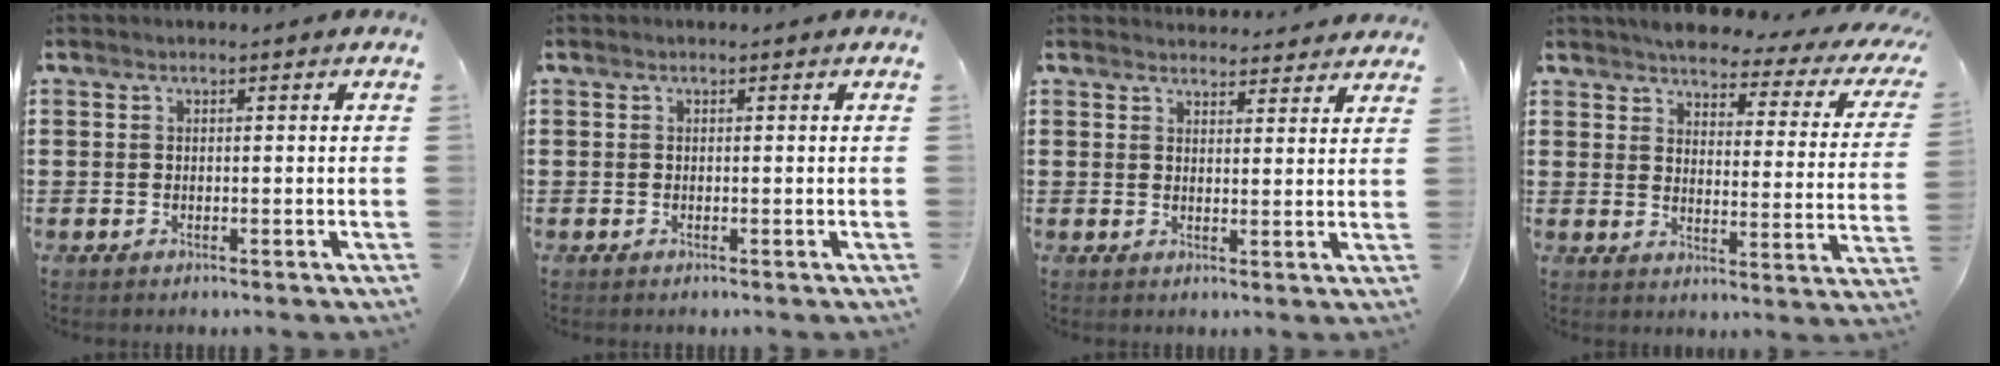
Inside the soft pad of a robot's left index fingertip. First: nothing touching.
{"total": 0.0}
{"total": 3.0, "force": [3.0, 0.4, 0.0], "torque": [-0.002, -0.014, 0.054]}
{"total": 3.8, "force": [3.4, 0.6, 1.5], "torque": [-0.052, -0.024, 0.052]}